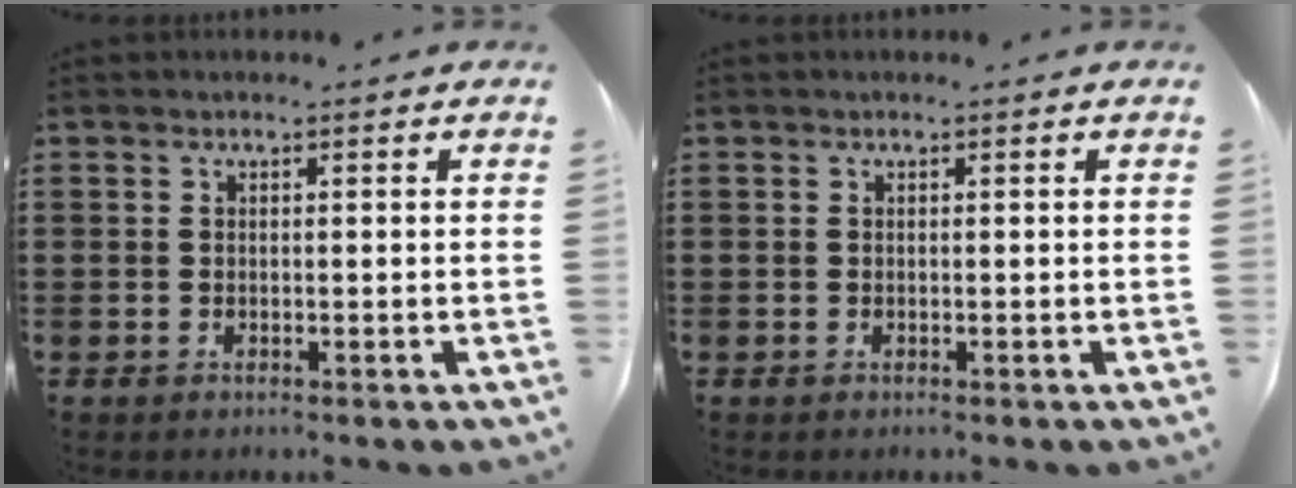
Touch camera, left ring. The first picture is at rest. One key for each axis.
{"total": 0.0}